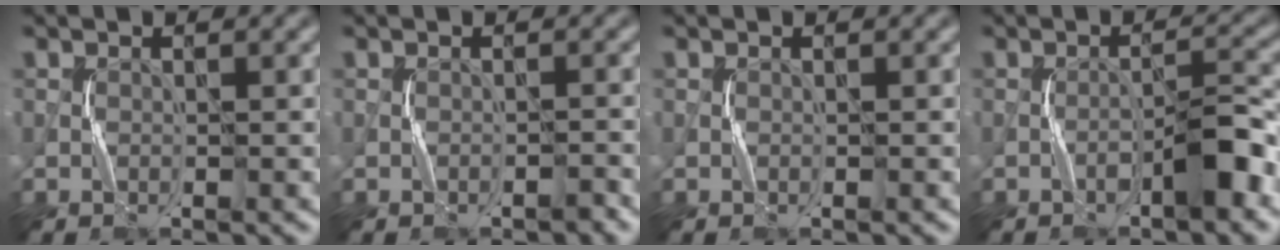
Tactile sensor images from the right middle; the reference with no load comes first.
{"total": 0.6, "force": [-0.5, 0.3, 0.2], "torque": [-0.004, 0.004, -0.008]}
{"total": 0.0}
{"total": 3.1, "force": [-1.8, 0.5, 2.5], "torque": [-0.042, 0.017, -0.032]}